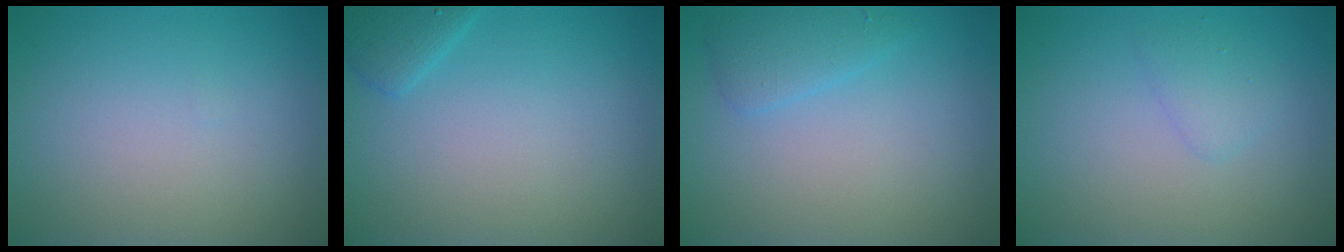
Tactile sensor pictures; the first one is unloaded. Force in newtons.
{"total": 1.8, "press": 1.8, "slide": 0.1}
{"total": 1.9, "press": 1.9, "slide": 0.1}
{"total": 1.3, "press": 1.3, "slide": 0.1}